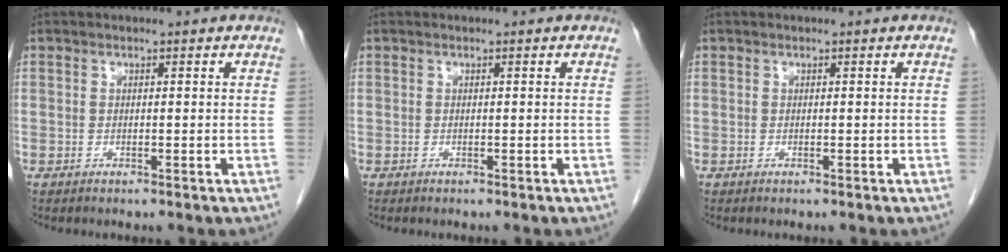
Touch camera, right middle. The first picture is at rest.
{"total": 0.0}
{"total": 0.0}